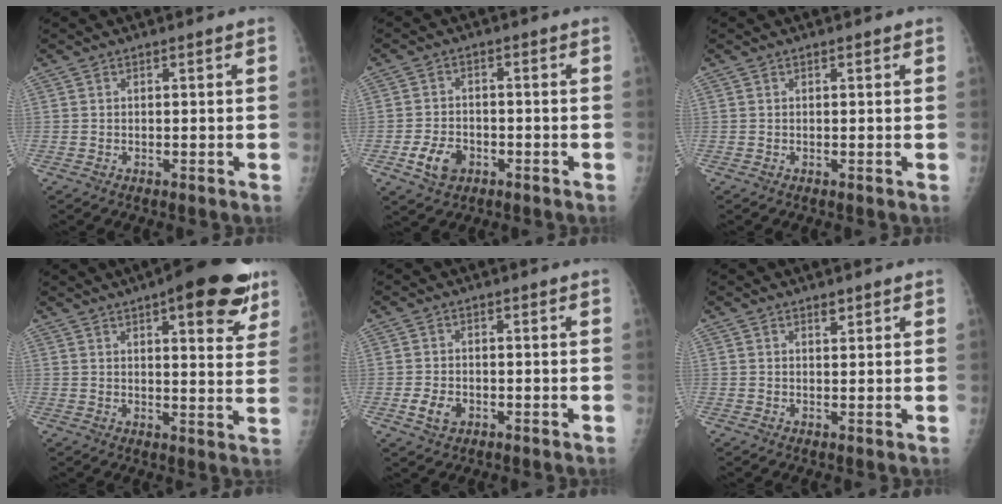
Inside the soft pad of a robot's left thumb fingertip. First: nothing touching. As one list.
[{"total": 5.7, "force": [-2.6, 4.1, 3.1], "torque": [-0.044, 0.012, -0.041]}, {"total": 0.0}, {"total": 15.6, "force": [8.6, 5.1, 12.0], "torque": [-0.119, -0.030, 0.107]}, {"total": 3.4, "force": [-1.3, 2.4, 2.0], "torque": [-0.029, 0.003, -0.018]}, {"total": 1.2, "force": [0.9, 0.5, 0.6], "torque": [0.002, -0.006, 0.014]}]